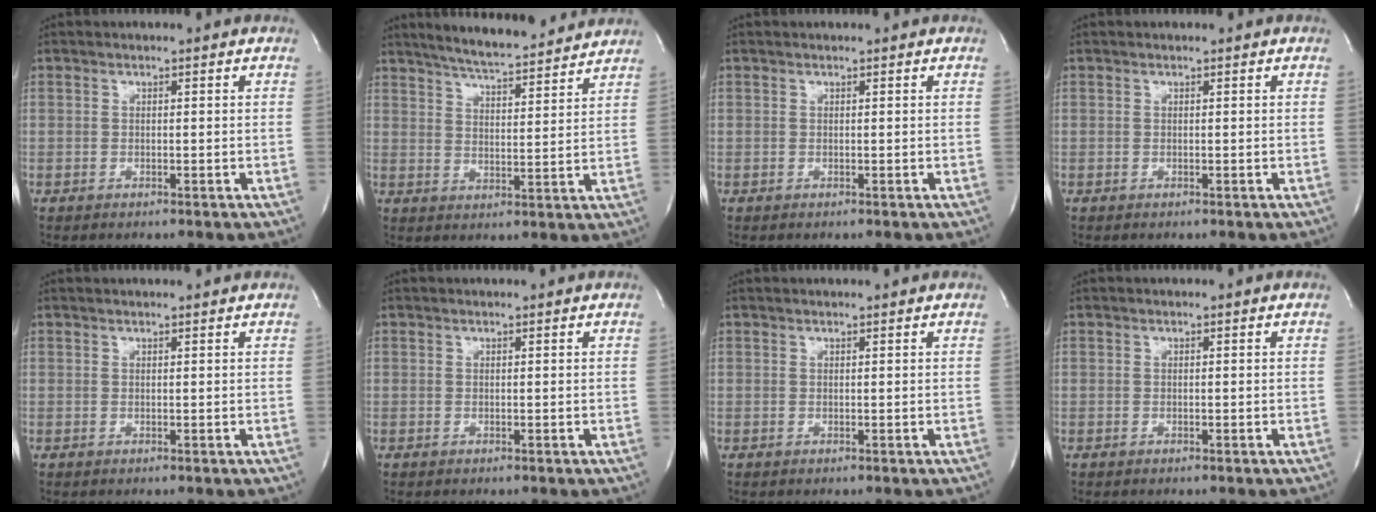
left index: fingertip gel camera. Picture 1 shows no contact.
{"total": 13.9, "force": [12.7, 1.3, 5.6], "torque": [-0.093, 0.005, 0.181]}
{"total": 0.5, "force": [0.5, 0.0, 0.1], "torque": [-0.003, 0.001, 0.006]}
{"total": 0.0}
{"total": 2.7, "force": [2.6, 0.0, 0.8], "torque": [-0.012, 0.014, 0.029]}
{"total": 0.8, "force": [0.8, -0.1, 0.2], "torque": [-0.006, 0.004, 0.010]}
{"total": 1.8, "force": [1.7, 0.0, 0.6], "torque": [-0.010, 0.011, 0.021]}
{"total": 0.0}